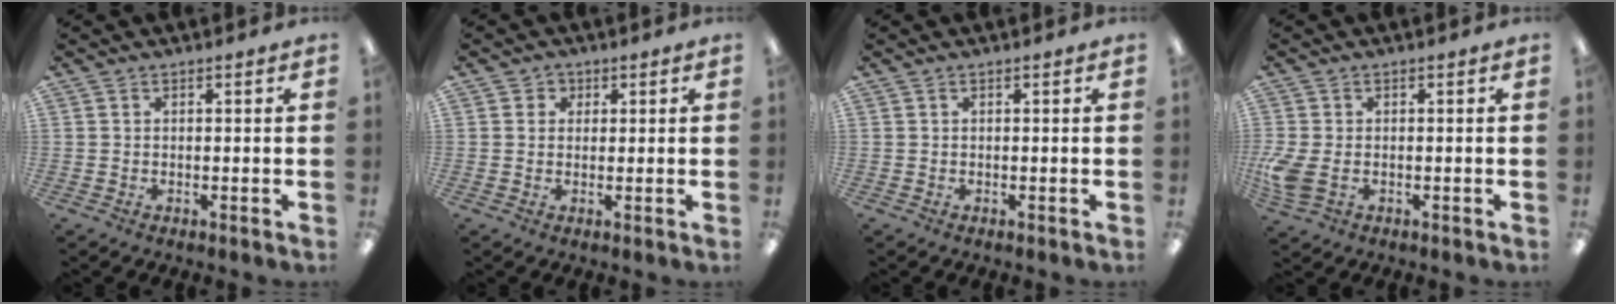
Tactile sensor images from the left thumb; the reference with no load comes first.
{"total": 2.0, "force": [0.6, 1.9, 0.3], "torque": [-0.001, 0.003, 0.006]}
{"total": 0.0}
{"total": 5.5, "force": [-1.0, 3.6, 4.0], "torque": [-0.092, -0.007, -0.023]}